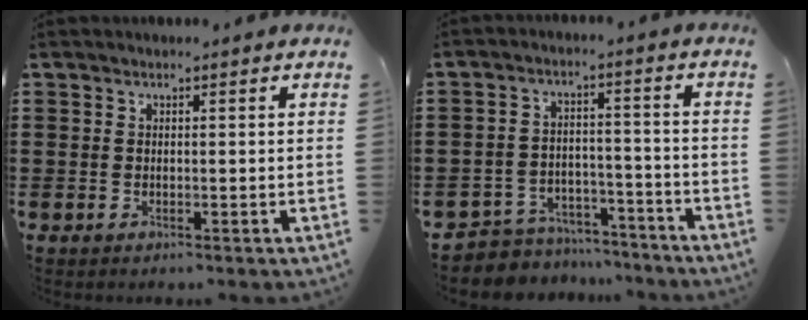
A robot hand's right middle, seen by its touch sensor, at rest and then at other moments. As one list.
[{"total": 5.3, "force": [-5.2, 1.0, -0.1], "torque": [-0.004, 0.013, -0.107]}]